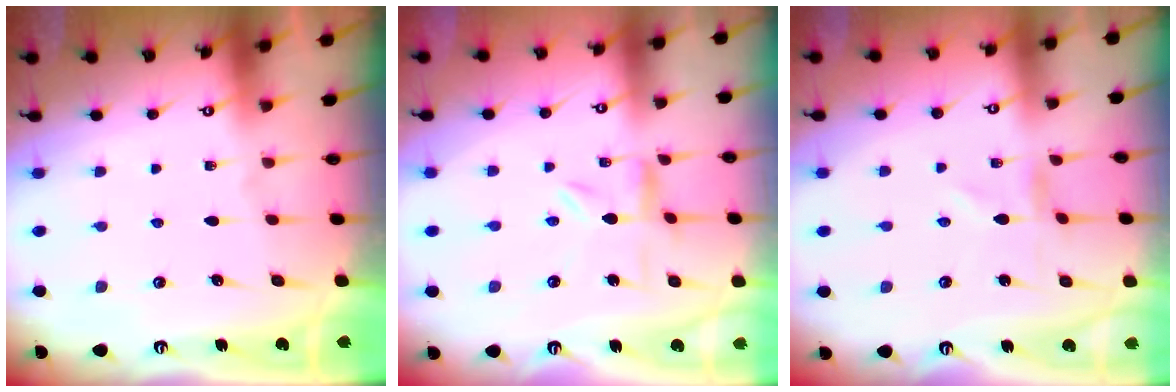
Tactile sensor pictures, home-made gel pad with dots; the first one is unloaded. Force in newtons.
{"total": 2.1, "press": 2.1, "slide": 0.2}
{"total": 0.0}